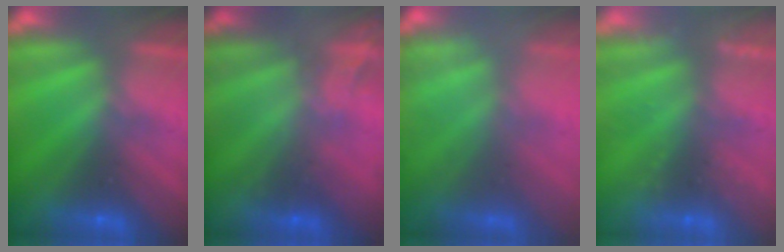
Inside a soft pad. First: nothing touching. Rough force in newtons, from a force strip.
{"total": 2.2}
{"total": 2.2}
{"total": 2.4}